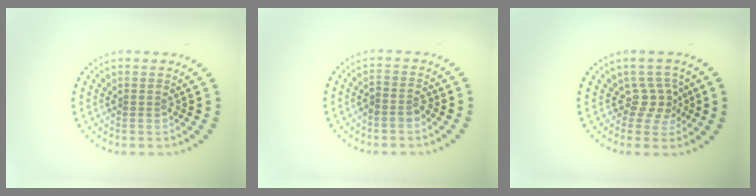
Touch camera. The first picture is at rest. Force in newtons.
{"total": 1.6, "press": 1.3, "slide": 0.8}
{"total": 2.3, "press": 1.5, "slide": 1.7}